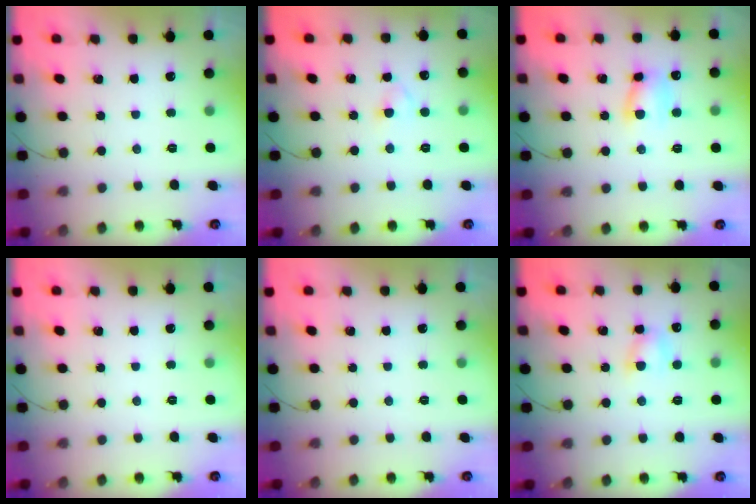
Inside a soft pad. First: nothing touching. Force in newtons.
{"total": 2.4, "press": 2.1, "slide": 1.1}
{"total": 6.9, "press": 6.9, "slide": 0.5}
{"total": 0.0}
{"total": 0.0}
{"total": 4.9, "press": 4.7, "slide": 1.5}